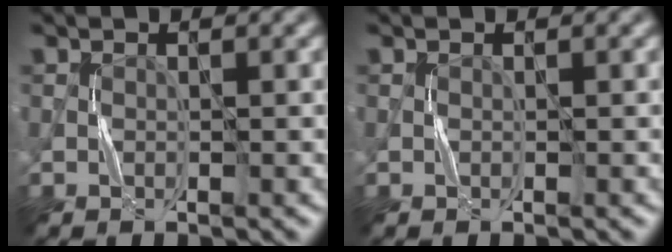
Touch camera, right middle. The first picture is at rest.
{"total": 0.0}